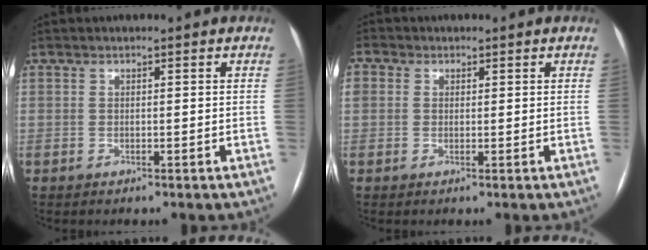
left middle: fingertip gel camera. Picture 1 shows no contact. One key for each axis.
{"total": 1.2, "fx": -0.2, "fy": 1.1, "fz": 0.3, "tx": -0.017, "ty": 0.006, "tz": 0.001}